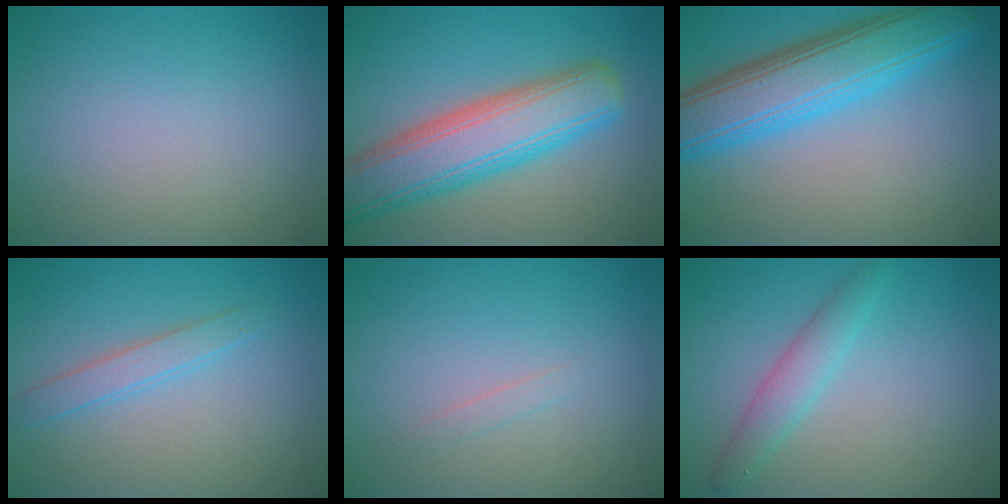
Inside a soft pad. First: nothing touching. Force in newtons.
{"total": 8.6, "press": 8.6, "slide": 0.4}
{"total": 8.4, "press": 8.3, "slide": 0.2}
{"total": 2.0, "press": 2.0, "slide": 0.0}
{"total": 0.6, "press": 0.6, "slide": 0.0}
{"total": 2.6, "press": 2.6, "slide": 0.1}